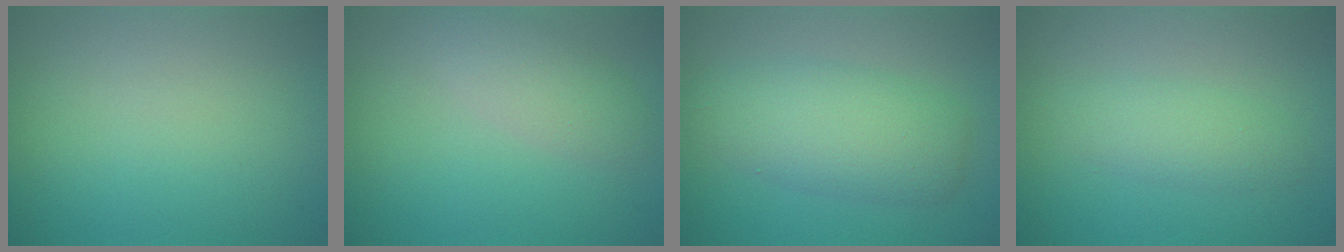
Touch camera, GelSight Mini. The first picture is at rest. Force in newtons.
{"total": 2.6, "press": 2.6, "slide": 0.2}
{"total": 5.1, "press": 5.1, "slide": 0.3}
{"total": 2.2, "press": 2.2, "slide": 0.2}